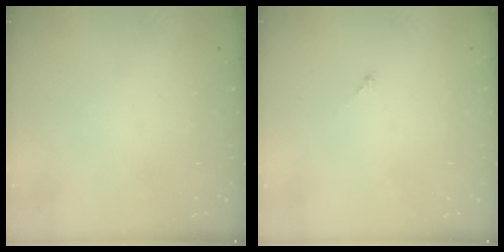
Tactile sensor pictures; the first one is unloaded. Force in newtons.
{"total": 0.0}